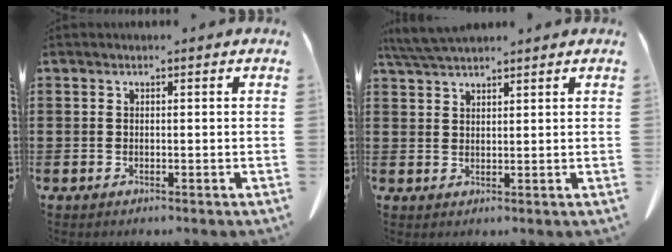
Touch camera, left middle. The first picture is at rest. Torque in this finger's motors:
{"motor_torque": [0.91, -1.23, 0.10, 0.05]}